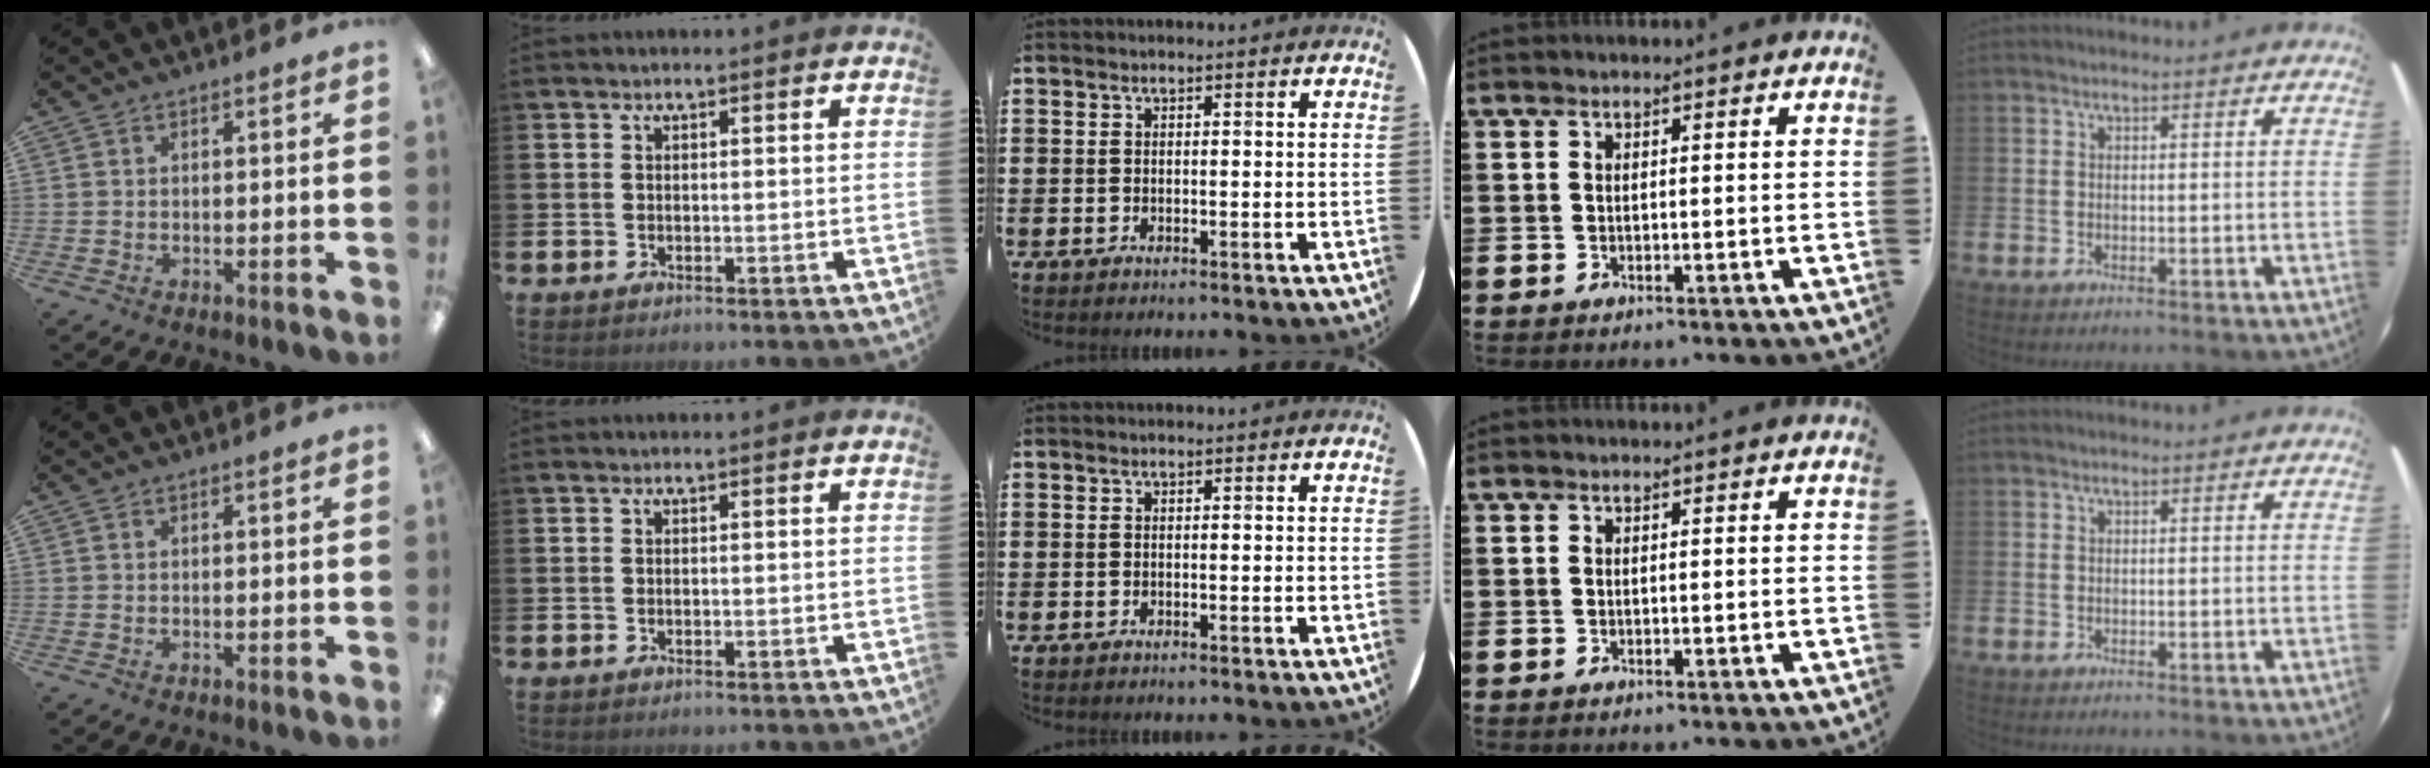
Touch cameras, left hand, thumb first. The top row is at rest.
{}